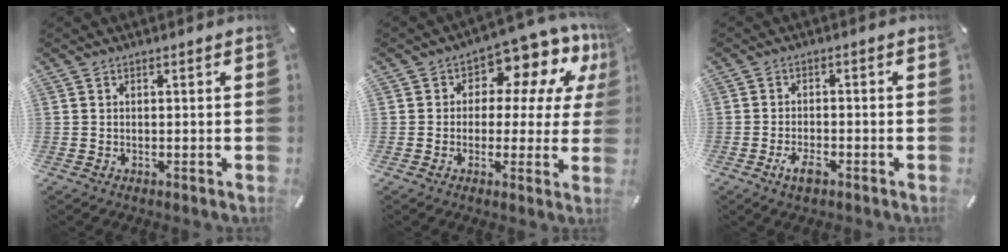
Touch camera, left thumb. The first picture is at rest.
{"total": 9.8, "force": [5.4, 5.9, 5.7], "torque": [-0.085, -0.046, 0.098]}
{"total": 4.1, "force": [-2.3, 1.9, 2.8], "torque": [-0.064, 0.003, -0.045]}